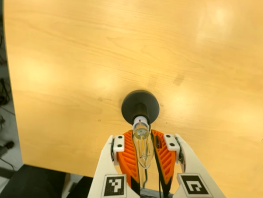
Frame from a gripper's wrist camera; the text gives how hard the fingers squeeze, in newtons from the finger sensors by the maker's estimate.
{"total": 21.9, "left": 21.0, "right": 22.9}